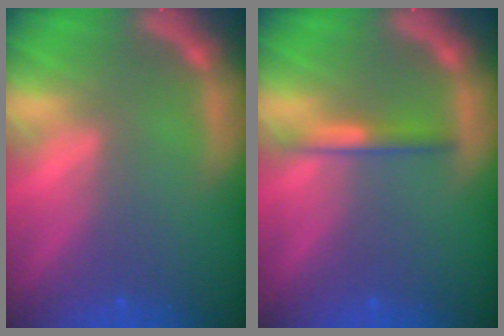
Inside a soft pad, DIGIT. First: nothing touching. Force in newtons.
{"total": 2.0}